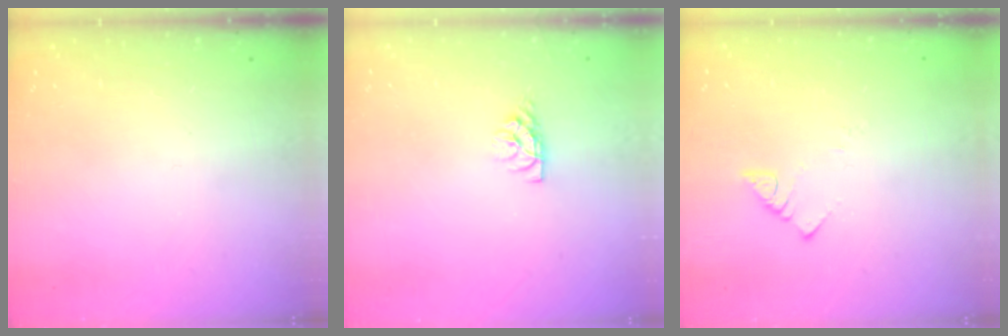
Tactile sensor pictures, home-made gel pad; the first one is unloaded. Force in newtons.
{"total": 4.6, "press": 4.6, "slide": 0.5}
{"total": 3.4, "press": 3.4, "slide": 0.3}